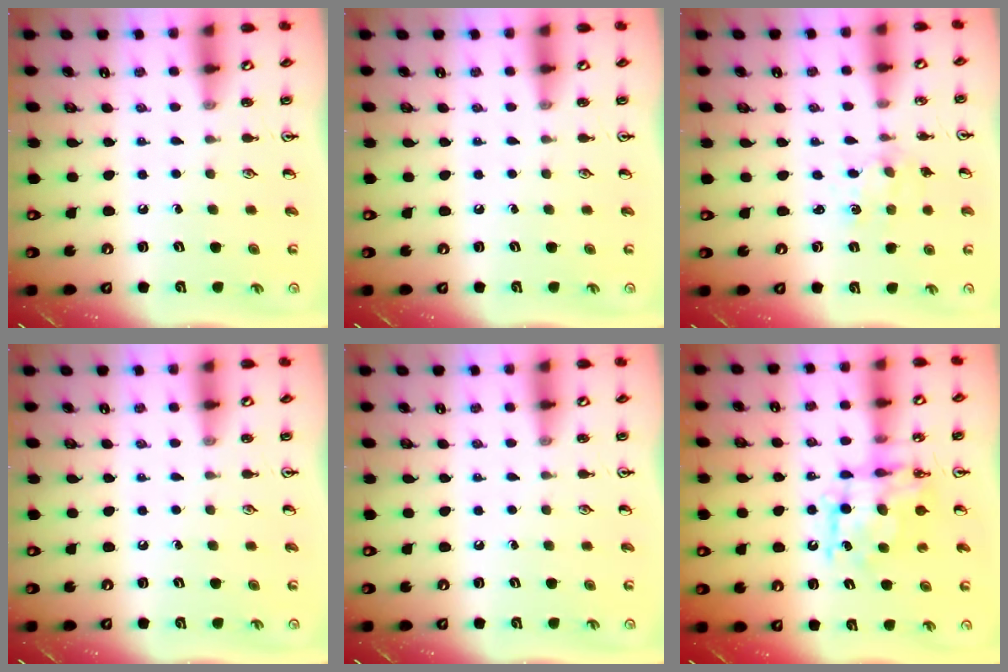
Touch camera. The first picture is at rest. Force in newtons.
{"total": 0.0}
{"total": 3.0, "press": 3.0, "slide": 0.3}
{"total": 0.0}
{"total": 0.0}
{"total": 9.8, "press": 9.8, "slide": 0.4}